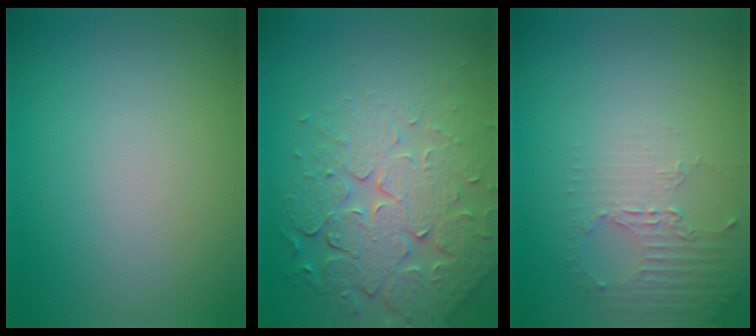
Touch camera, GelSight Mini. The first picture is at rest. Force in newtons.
{"total": 7.6, "press": 5.5, "slide": 5.2}
{"total": 2.7, "press": 1.9, "slide": 1.9}